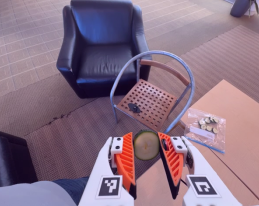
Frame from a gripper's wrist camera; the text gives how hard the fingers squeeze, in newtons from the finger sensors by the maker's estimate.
{"total": 7.5, "left": 7.3, "right": 7.8}